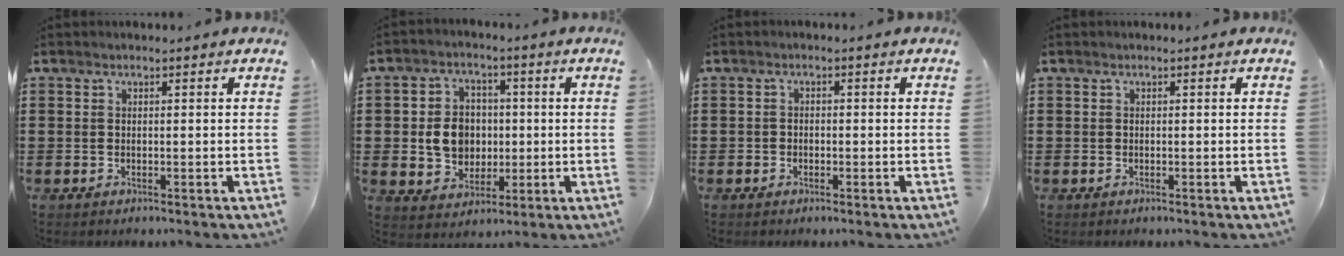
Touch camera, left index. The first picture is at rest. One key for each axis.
{"total": 7.1, "fx": 0.1, "fy": 6.1, "fz": 3.7, "tx": -0.076, "ty": 0.010, "tz": -0.001}
{"total": 1.0, "fx": -0.7, "fy": 0.7, "fz": 0.2, "tx": -0.007, "ty": 0.001, "tz": -0.015}
{"total": 0.0}